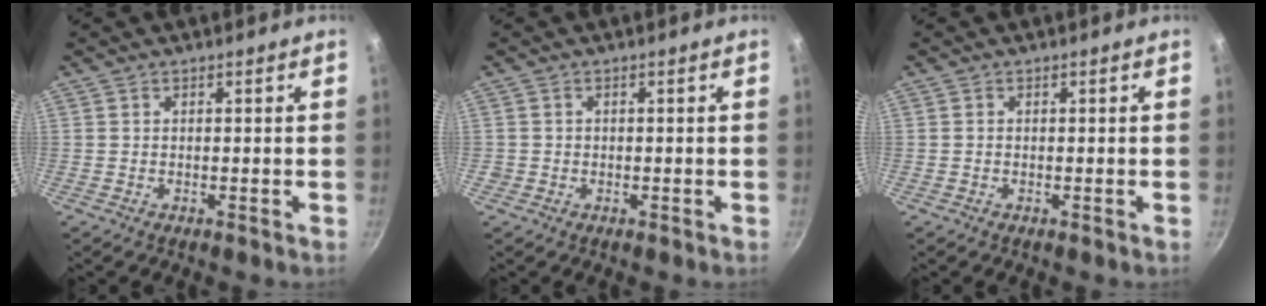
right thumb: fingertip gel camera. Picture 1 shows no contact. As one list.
[{"total": 1.0, "force": [-0.2, 1.0, 0.1], "torque": [0.000, 0.002, -0.004]}, {"total": 0.0}]